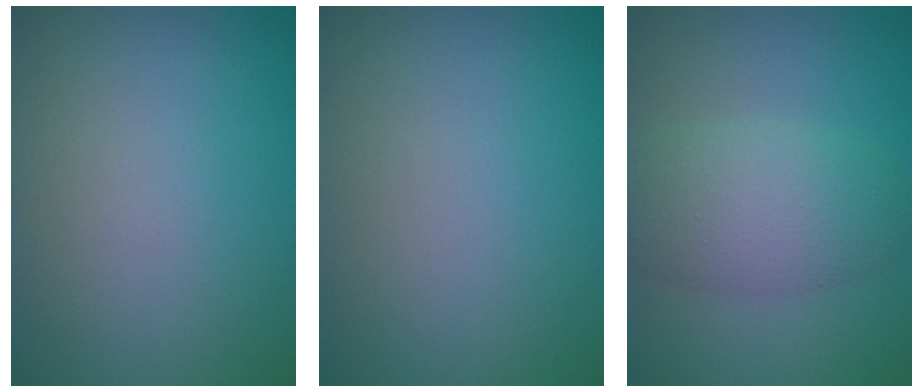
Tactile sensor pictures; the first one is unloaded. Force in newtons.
{"total": 0.0}
{"total": 5.0, "press": 5.0, "slide": 0.3}